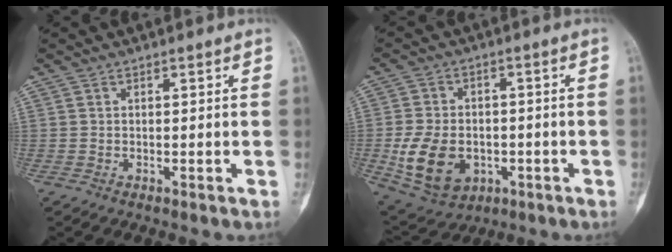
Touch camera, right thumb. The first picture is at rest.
{"total": 13.9, "force": [-3.2, 10.2, 8.9], "torque": [-0.154, 0.009, -0.035]}